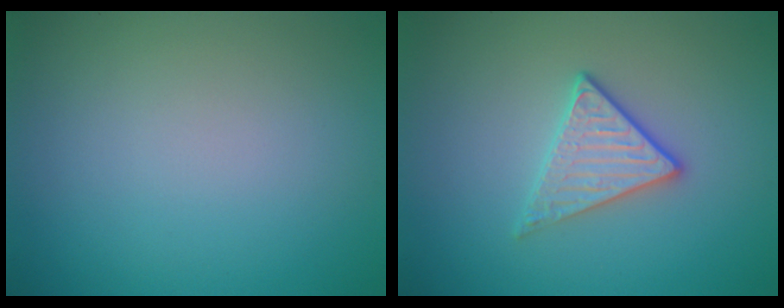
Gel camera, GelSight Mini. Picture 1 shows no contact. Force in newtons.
{"total": 2.8, "press": 2.5, "slide": 1.2}